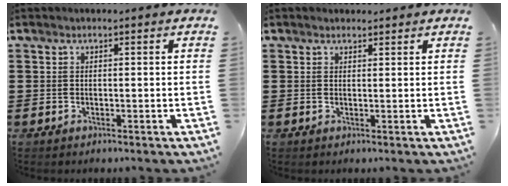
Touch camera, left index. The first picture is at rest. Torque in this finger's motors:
{"motor_torque": [1.10, -1.03, -0.04, -0.02]}